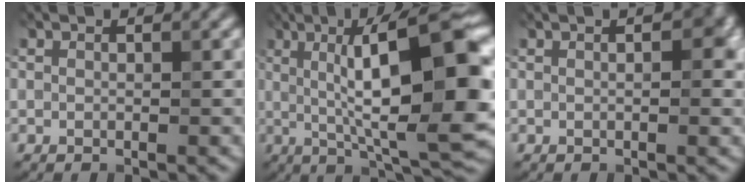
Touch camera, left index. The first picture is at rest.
{"total": 14.1, "force": [1.6, 2.6, 13.7], "torque": [-0.185, 0.020, 0.020]}
{"total": 3.1, "force": [0.7, 1.4, 2.7], "torque": [-0.036, 0.008, 0.007]}